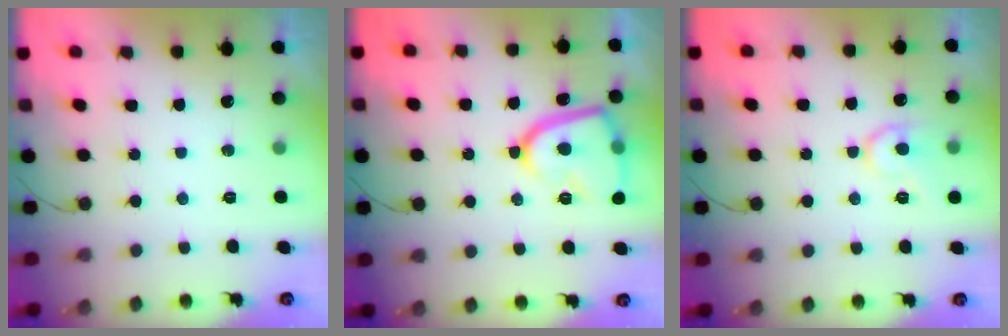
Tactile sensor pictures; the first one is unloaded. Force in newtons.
{"total": 15.8, "press": 15.7, "slide": 1.3}
{"total": 10.1, "press": 10.1, "slide": 0.9}